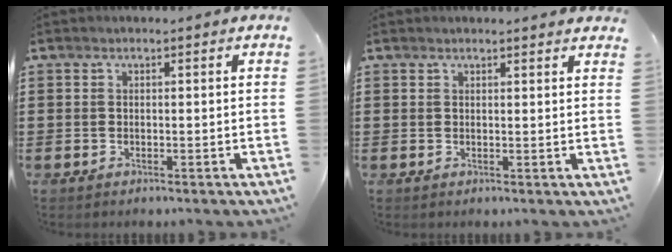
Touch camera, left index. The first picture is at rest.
{"total": 1.4, "force": [1.4, -0.1, 0.4], "torque": [-0.009, -0.001, 0.026]}